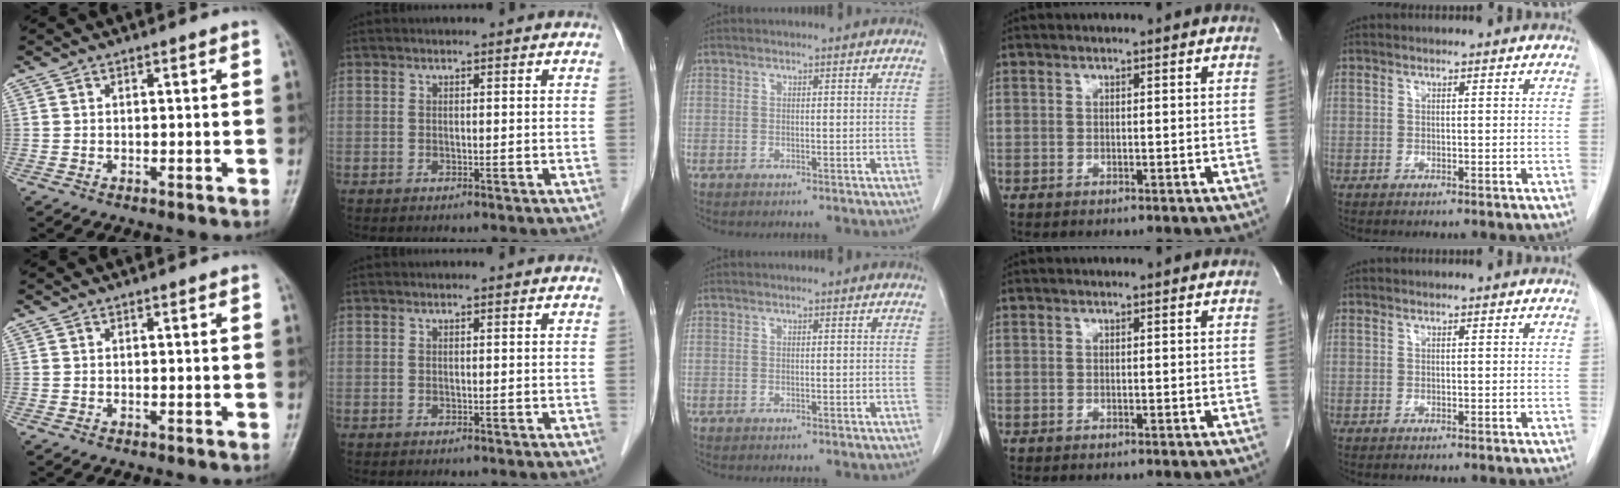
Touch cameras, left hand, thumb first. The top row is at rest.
{}